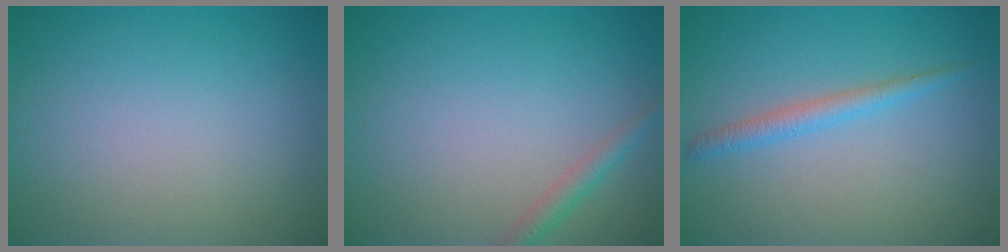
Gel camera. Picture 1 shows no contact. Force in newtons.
{"total": 1.5, "press": 1.5, "slide": 0.0}
{"total": 1.8, "press": 1.8, "slide": 0.1}